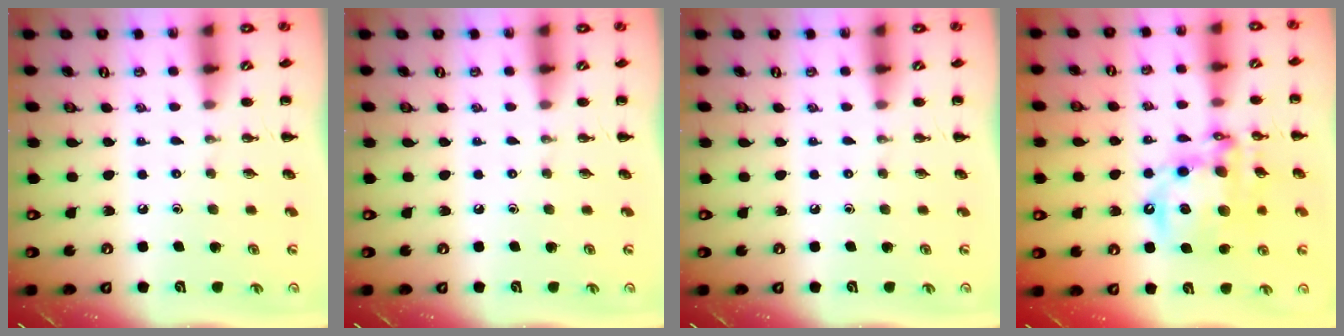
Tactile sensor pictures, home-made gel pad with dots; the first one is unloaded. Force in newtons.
{"total": 0.0}
{"total": 0.0}
{"total": 16.4, "press": 16.0, "slide": 3.5}